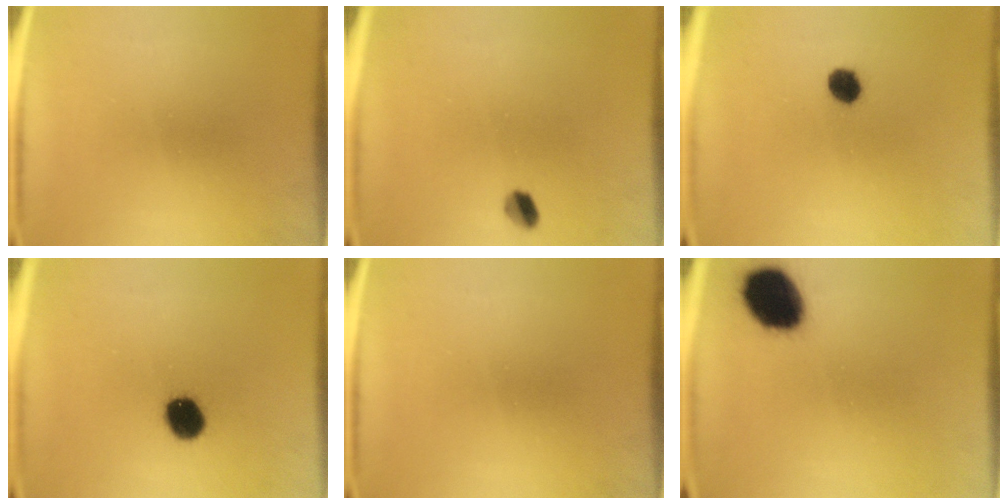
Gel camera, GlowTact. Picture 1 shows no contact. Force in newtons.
{"total": 2.7}
{"total": 3.9}
{"total": 7.8}
{"total": 0.0}
{"total": 14.7}